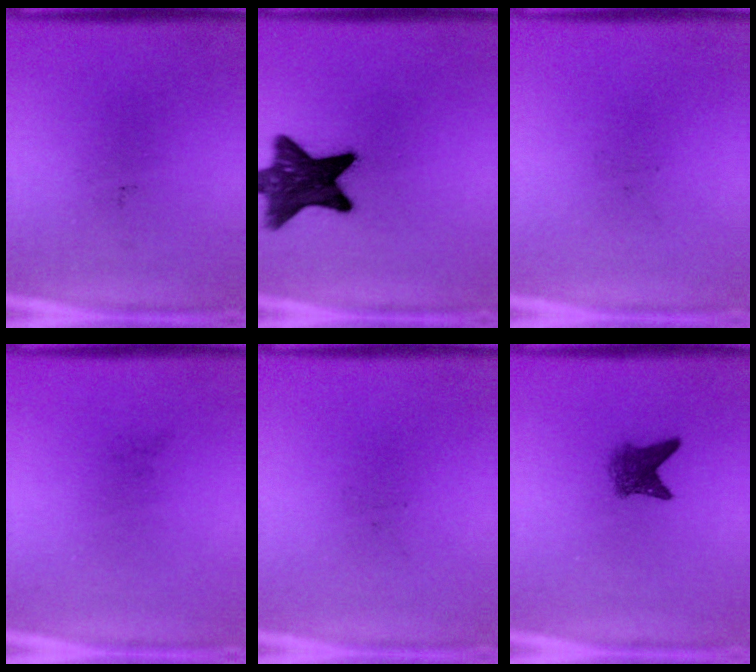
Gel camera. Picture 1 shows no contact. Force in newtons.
{"total": 14.4}
{"total": 0.0}
{"total": 0.0}
{"total": 0.0}
{"total": 3.1}